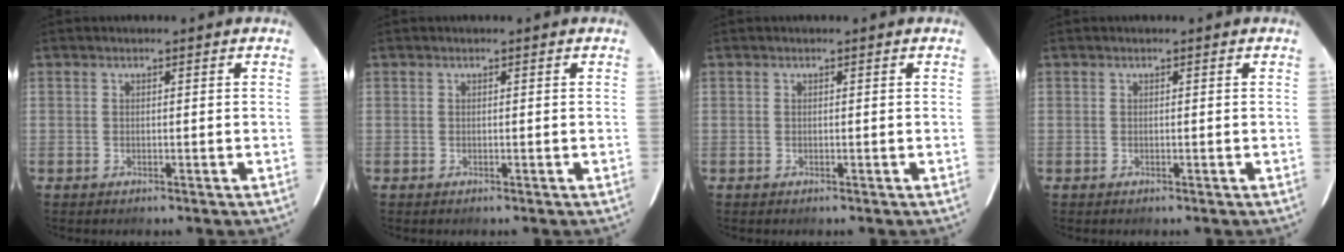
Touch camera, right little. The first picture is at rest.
{"total": 0.0}
{"total": 0.0}
{"total": 0.0}